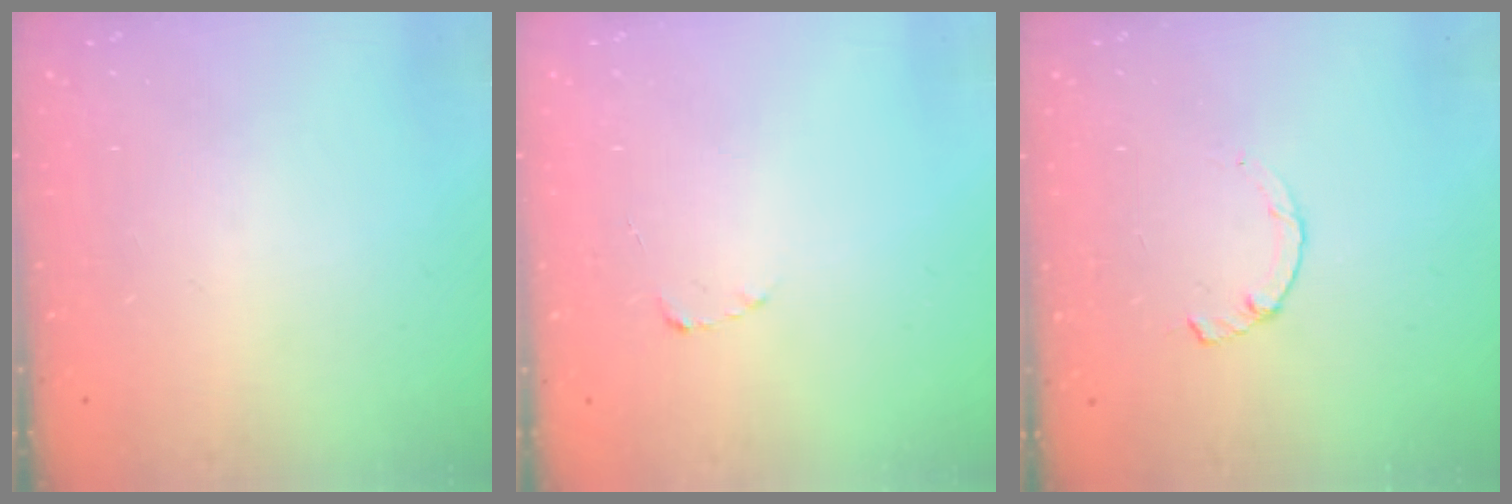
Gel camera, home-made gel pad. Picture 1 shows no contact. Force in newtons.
{"total": 1.8, "press": 1.7, "slide": 0.3}
{"total": 2.2, "press": 2.2, "slide": 0.2}